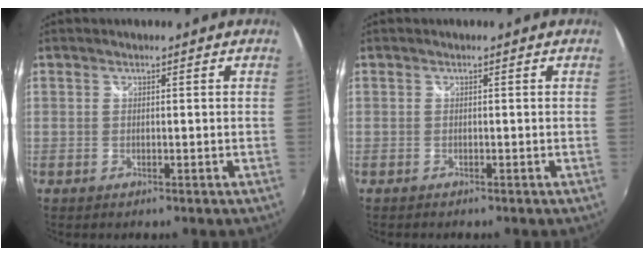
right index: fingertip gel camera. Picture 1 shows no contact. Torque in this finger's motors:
{"motor_torque": [0.04, -0.03, 0.03, 0.01]}